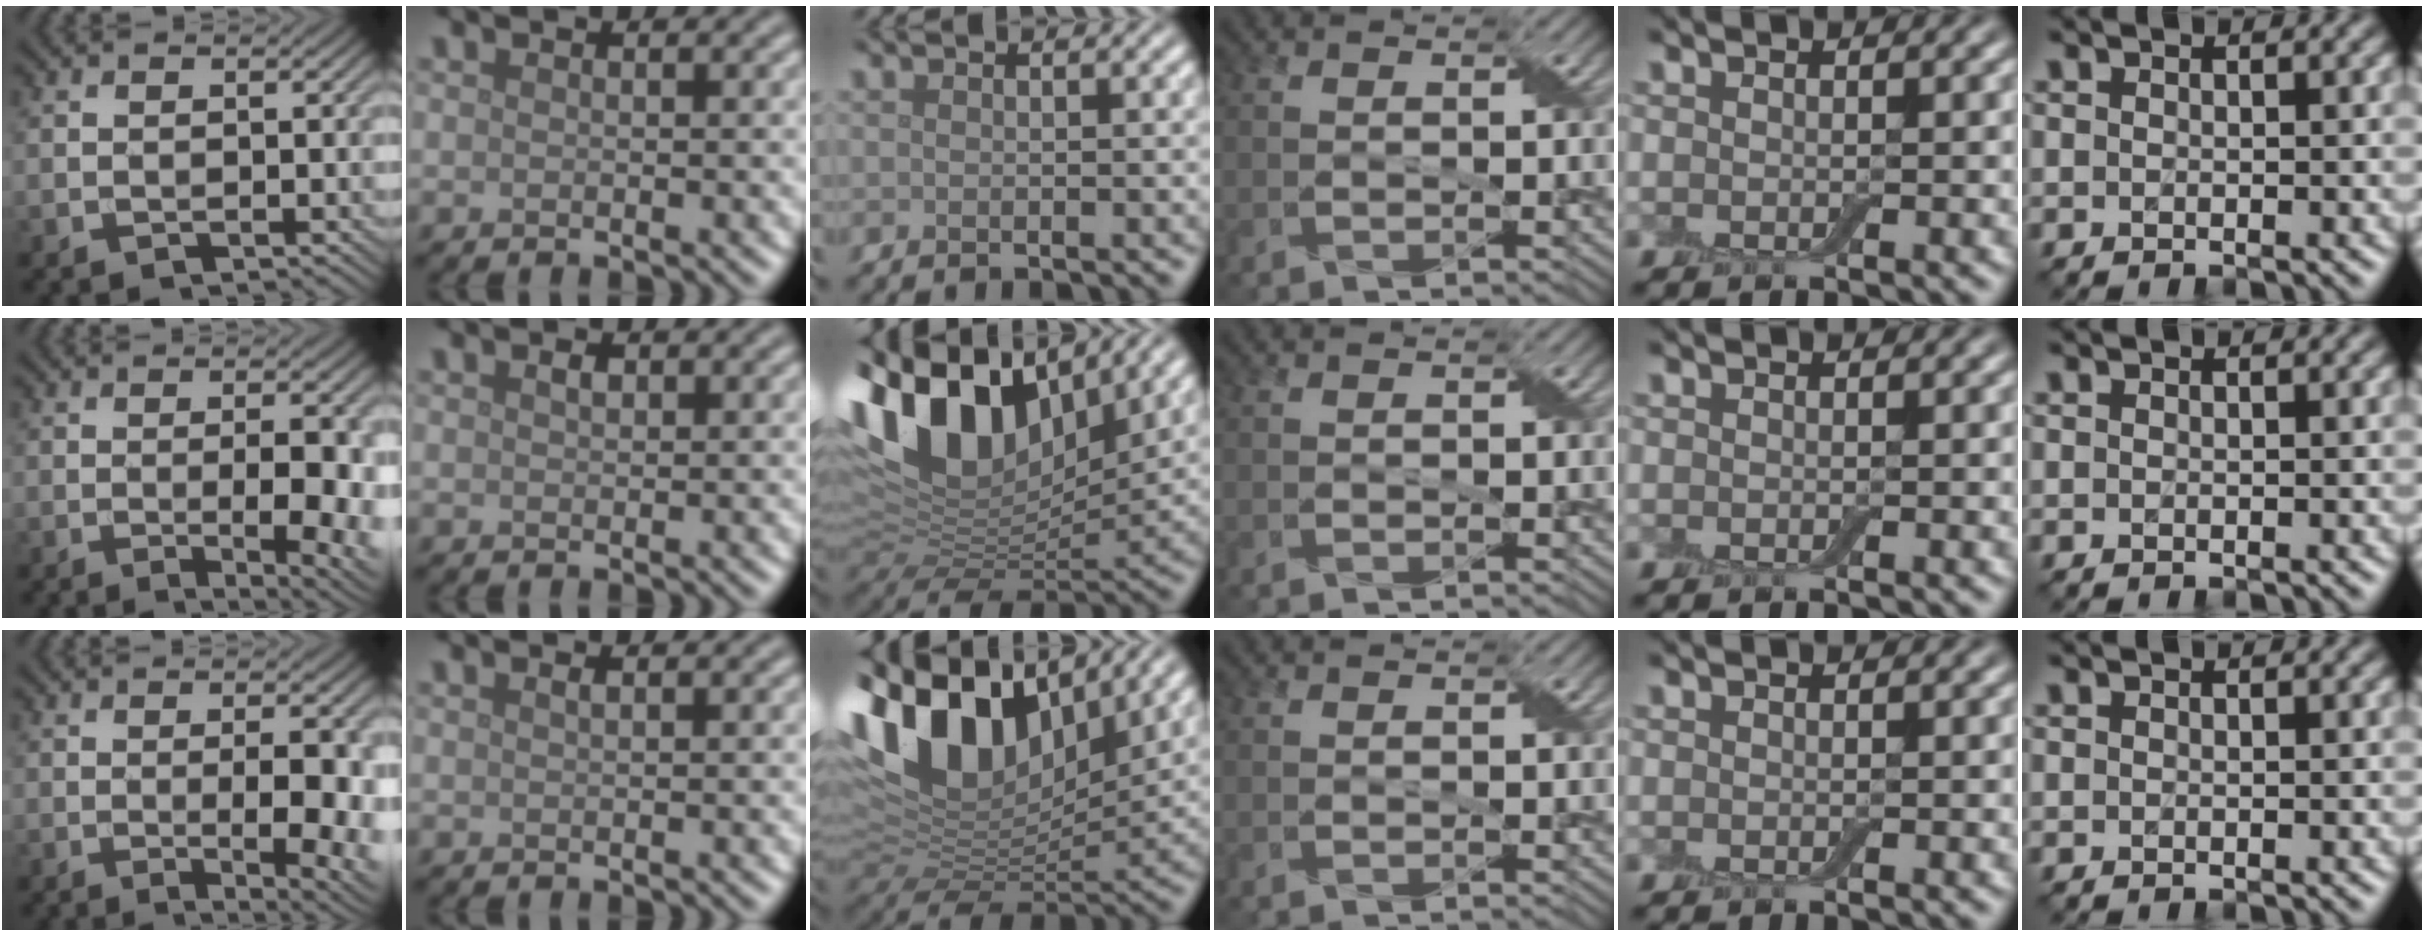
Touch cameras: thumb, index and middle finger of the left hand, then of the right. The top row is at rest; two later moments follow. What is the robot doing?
{"motion": "wrap", "object": "adhesive wrap"}